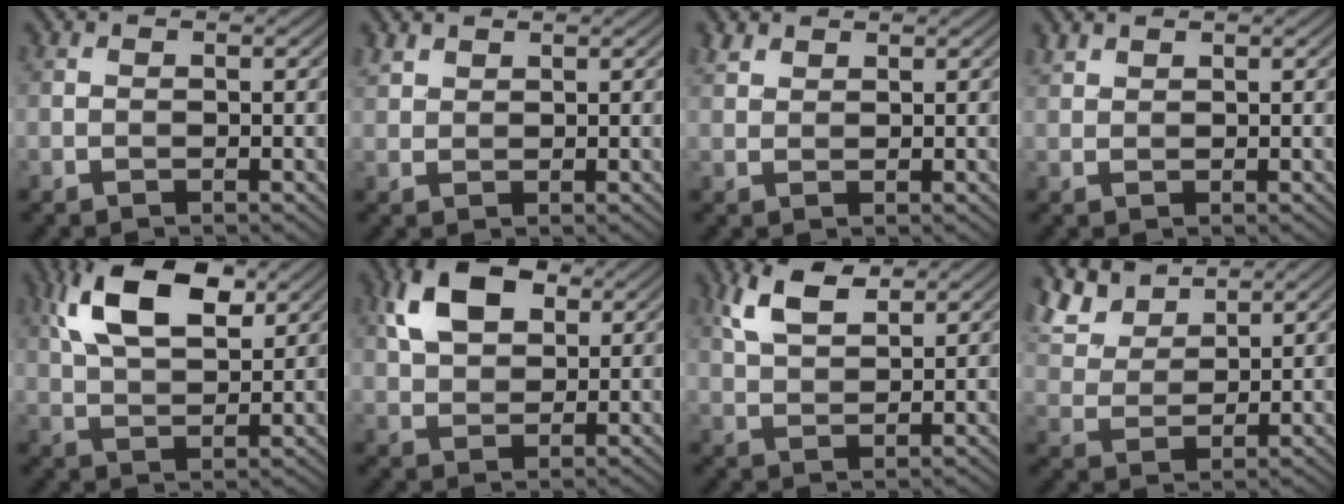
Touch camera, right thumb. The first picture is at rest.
{"total": 2.0, "force": [1.7, 0.9, 0.7], "torque": [-0.019, 0.004, 0.040]}
{"total": 2.1, "force": [1.7, 1.0, 0.7], "torque": [-0.021, 0.006, 0.038]}
{"total": 1.5, "force": [1.3, 0.4, 0.4], "torque": [-0.015, 0.004, 0.033]}
{"total": 11.1, "force": [5.4, 5.1, 8.3], "torque": [-0.176, 0.014, 0.101]}
{"total": 8.4, "force": [3.6, 5.0, 5.7], "torque": [-0.126, 0.013, 0.063]}
{"total": 6.2, "force": [3.7, 2.6, 4.3], "torque": [-0.101, 0.008, 0.076]}
{"total": 7.8, "force": [6.1, 3.1, 3.7], "torque": [-0.099, 0.015, 0.117]}